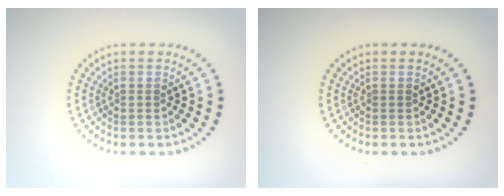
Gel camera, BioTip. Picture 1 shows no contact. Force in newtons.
{"total": 0.0}